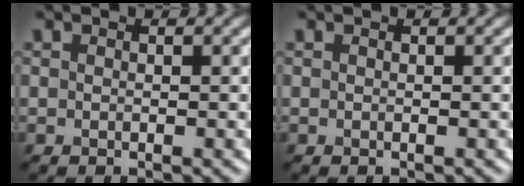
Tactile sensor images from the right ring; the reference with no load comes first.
{"total": 0.0}